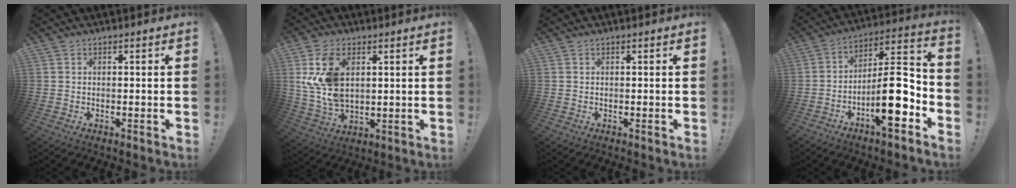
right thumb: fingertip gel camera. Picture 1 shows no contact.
{"total": 13.8, "force": [3.7, 9.0, 9.7], "torque": [-0.190, -0.011, 0.070]}
{"total": 0.0}
{"total": 16.2, "force": [-5.5, 4.9, 14.4], "torque": [-0.229, 0.033, -0.086]}